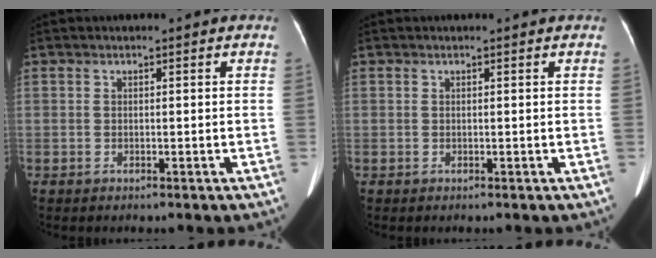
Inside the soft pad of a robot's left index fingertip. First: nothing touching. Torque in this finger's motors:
{"motor_torque": [0.27, -0.49, -0.01, 0.03]}